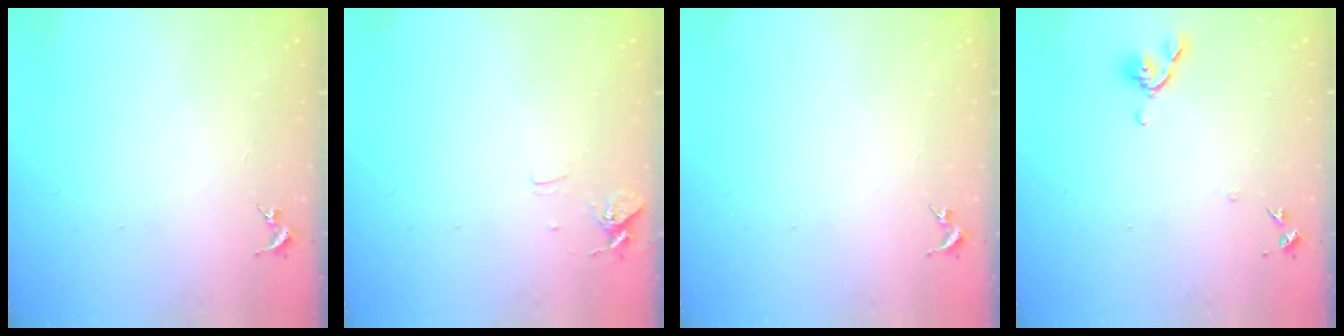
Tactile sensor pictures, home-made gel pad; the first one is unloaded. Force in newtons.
{"total": 7.4, "press": 7.4, "slide": 0.6}
{"total": 0.0}
{"total": 7.9, "press": 7.8, "slide": 1.5}